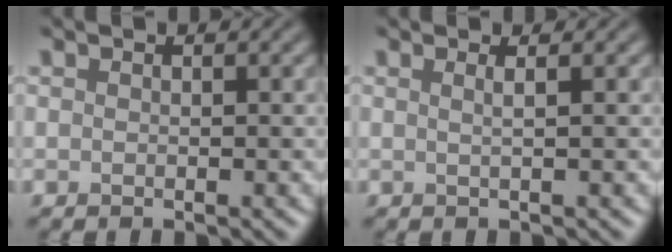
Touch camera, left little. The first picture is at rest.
{"total": 1.6, "force": [0.6, 0.7, 1.3], "torque": [-0.009, -0.001, -0.008]}